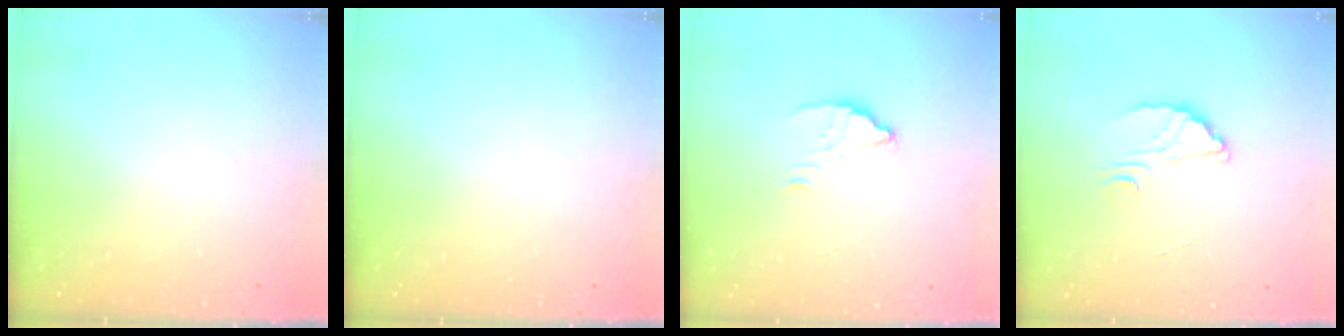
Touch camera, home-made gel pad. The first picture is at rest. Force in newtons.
{"total": 0.0}
{"total": 2.8, "press": 2.8, "slide": 0.2}
{"total": 2.9, "press": 2.9, "slide": 0.1}